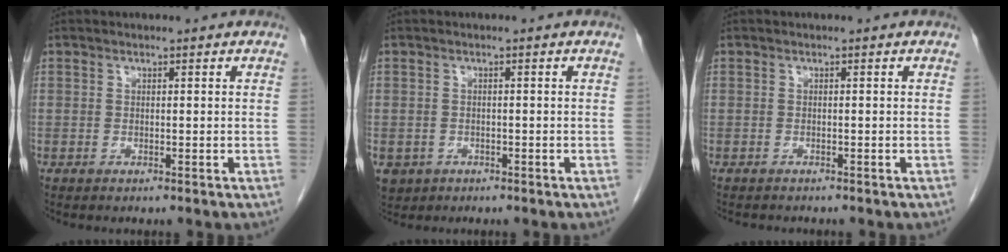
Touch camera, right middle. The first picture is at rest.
{"total": 4.3, "force": [-2.1, 3.6, 1.0], "torque": [-0.021, 0.000, -0.028]}
{"total": 2.2, "force": [-2.0, 0.8, 0.7], "torque": [-0.014, -0.005, -0.025]}